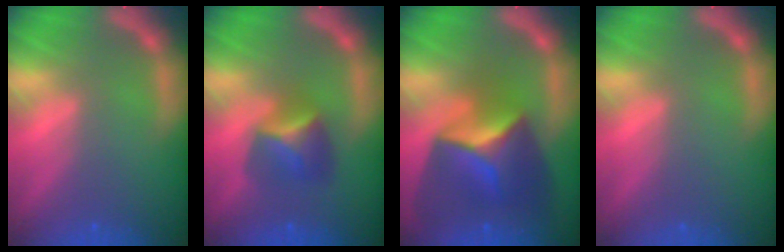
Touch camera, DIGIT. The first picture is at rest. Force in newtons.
{"total": 4.0}
{"total": 9.4}
{"total": 0.0}